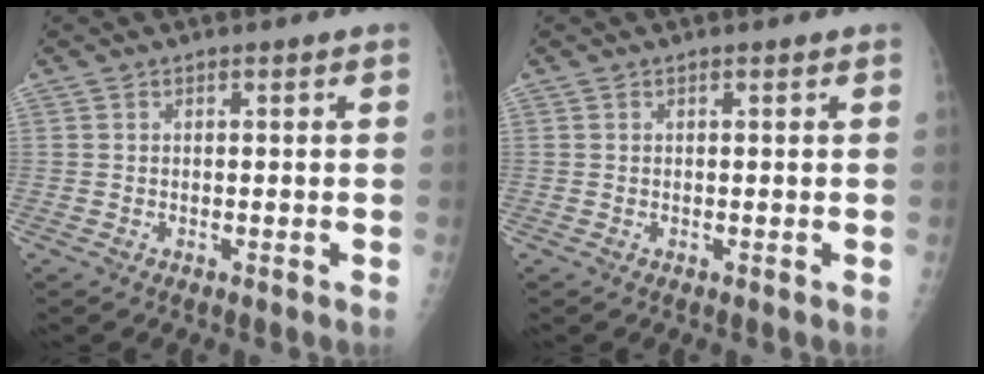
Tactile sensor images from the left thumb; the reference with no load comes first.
{"total": 0.0}